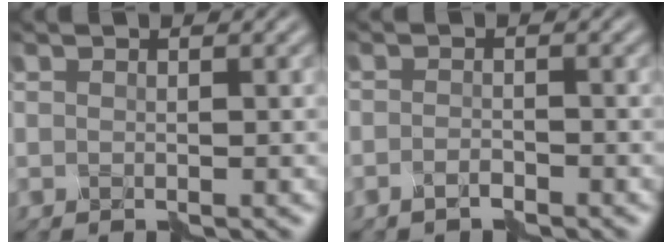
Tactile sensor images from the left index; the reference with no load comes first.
{"total": 0.9, "force": [-0.7, 0.2, 0.5], "torque": [-0.013, 0.003, -0.017]}